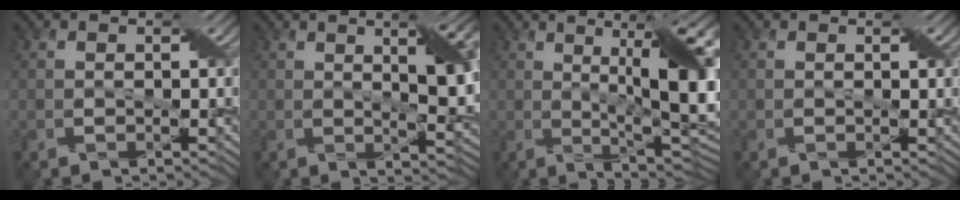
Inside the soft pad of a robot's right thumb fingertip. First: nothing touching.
{"total": 10.2, "force": [2.9, 3.3, 9.2], "torque": [-0.122, 0.012, 0.037]}
{"total": 15.7, "force": [2.4, 4.4, 14.9], "torque": [-0.197, 0.017, 0.039]}
{"total": 0.7, "force": [0.3, 0.0, 0.6], "torque": [-0.010, 0.000, 0.003]}